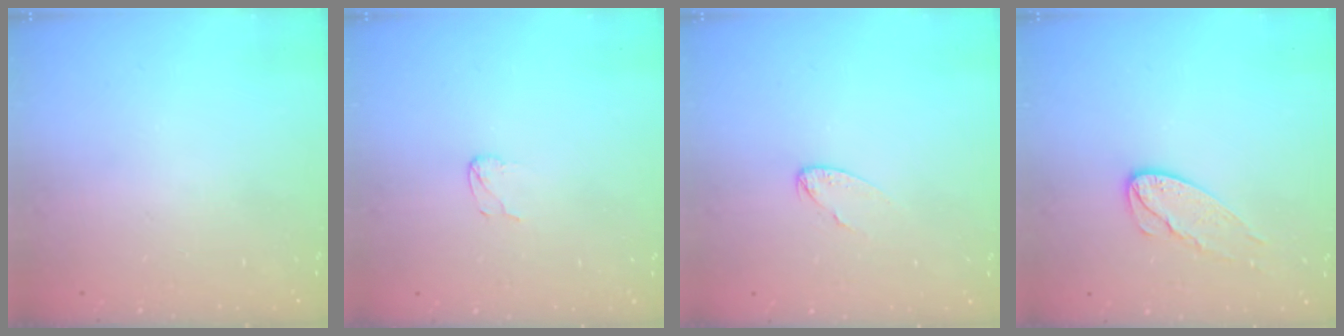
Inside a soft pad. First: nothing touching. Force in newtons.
{"total": 3.1, "press": 3.1, "slide": 0.3}
{"total": 3.9, "press": 3.9, "slide": 0.4}
{"total": 8.1, "press": 8.1, "slide": 0.5}